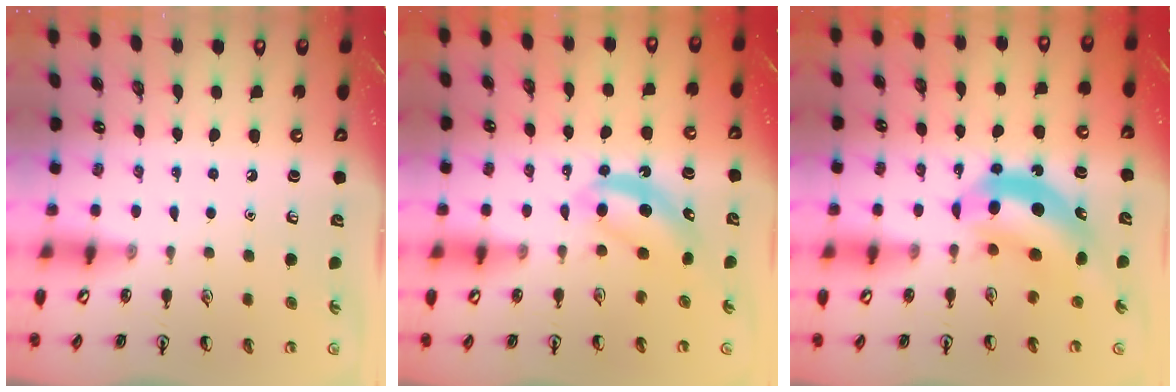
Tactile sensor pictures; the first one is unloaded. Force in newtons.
{"total": 5.0, "press": 4.9, "slide": 1.0}
{"total": 10.1, "press": 9.5, "slide": 3.4}